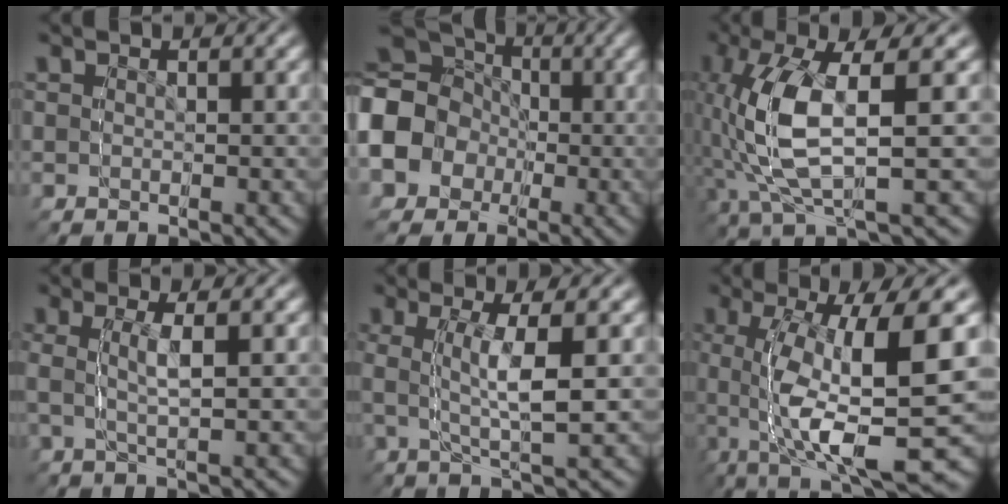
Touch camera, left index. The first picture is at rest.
{"total": 10.8, "force": [0.8, 9.5, 5.1], "torque": [-0.111, -0.017, 0.013]}
{"total": 6.7, "force": [1.2, 2.6, 6.1], "torque": [-0.144, 0.021, 0.028]}
{"total": 2.3, "force": [-0.3, -2.2, -0.5], "torque": [0.014, 0.017, -0.004]}
{"total": 2.5, "force": [1.1, -2.2, 0.7], "torque": [-0.018, 0.027, 0.015]}
{"total": 7.8, "force": [0.4, 1.3, 7.7], "torque": [-0.127, 0.046, 0.002]}